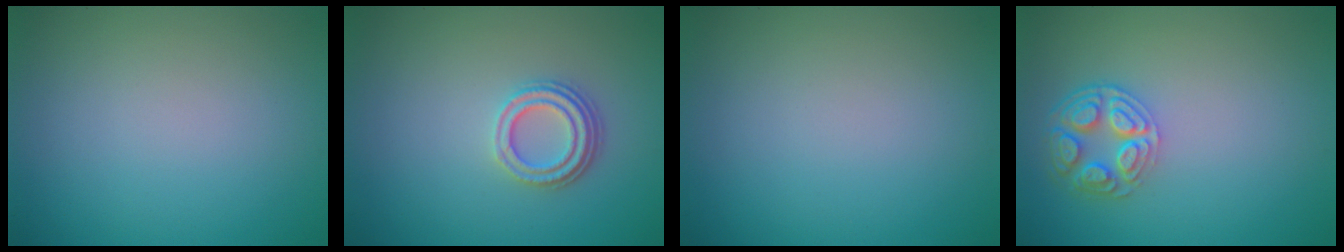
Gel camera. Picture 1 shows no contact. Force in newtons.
{"total": 3.0, "press": 2.3, "slide": 1.9}
{"total": 0.0}
{"total": 4.3, "press": 3.4, "slide": 2.5}